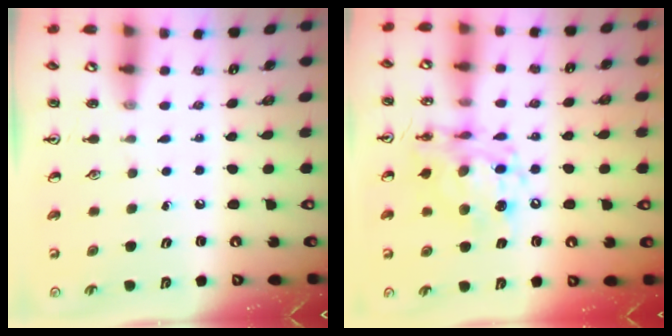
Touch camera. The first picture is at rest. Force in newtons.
{"total": 11.9, "press": 11.9, "slide": 1.1}